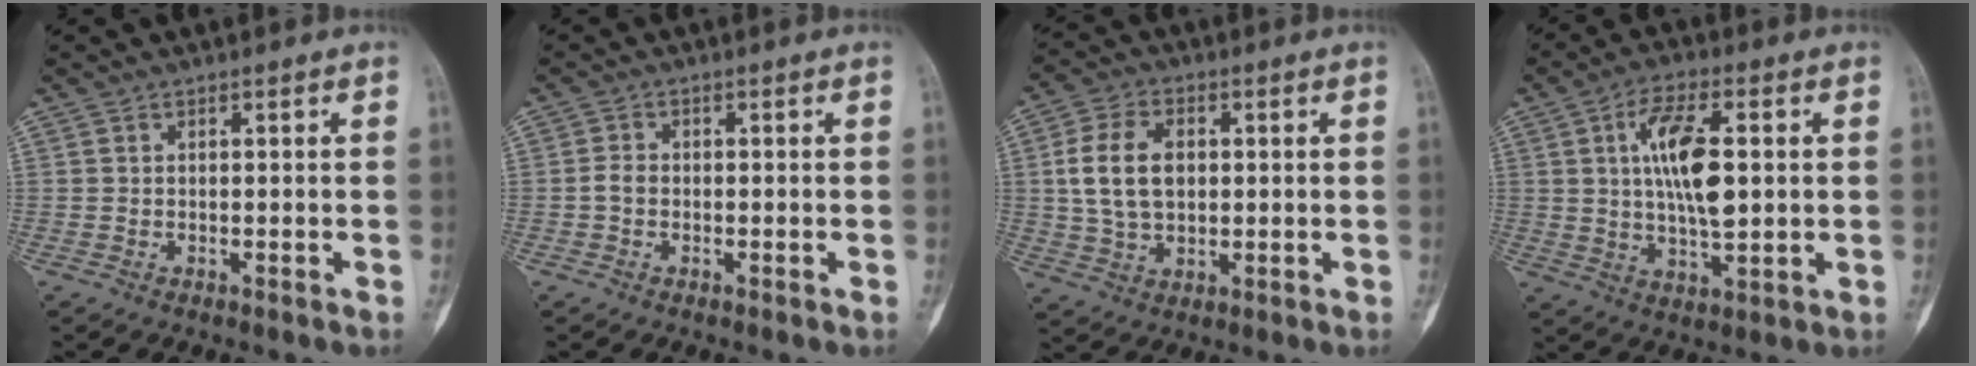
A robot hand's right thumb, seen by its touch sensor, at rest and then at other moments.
{"total": 1.8, "force": [-0.4, 1.3, 1.1], "torque": [-0.019, 0.005, -0.012]}
{"total": 10.5, "force": [1.3, 7.0, 7.7], "torque": [-0.136, 0.004, 0.027]}
{"total": 12.7, "force": [2.0, 5.3, 11.4], "torque": [-0.195, -0.003, 0.034]}